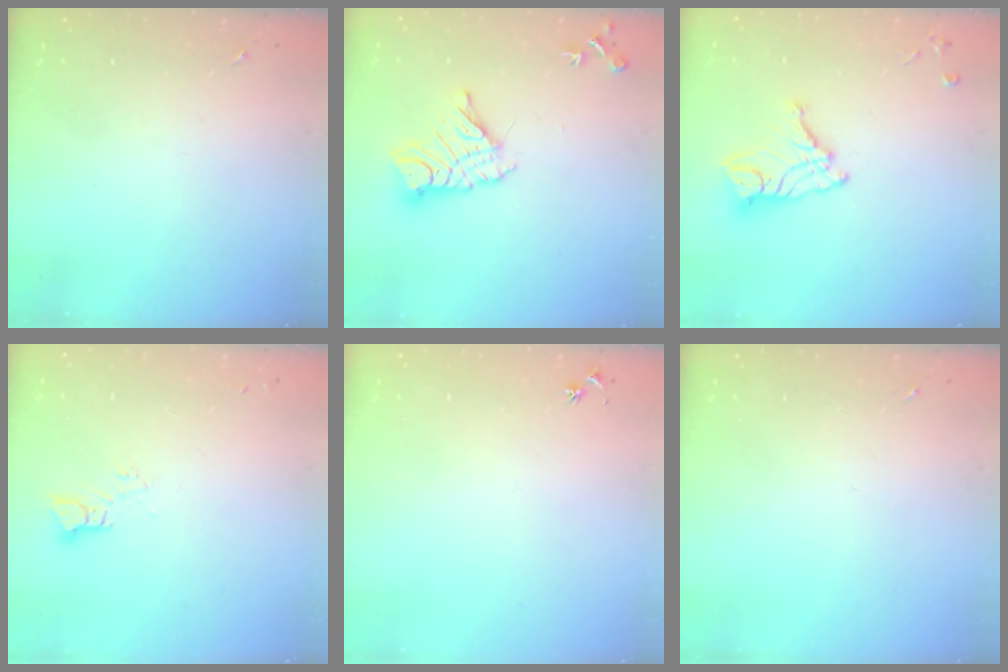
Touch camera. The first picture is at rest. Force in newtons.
{"total": 13.7, "press": 13.7, "slide": 1.3}
{"total": 12.7, "press": 12.6, "slide": 1.1}
{"total": 3.4, "press": 3.4, "slide": 0.1}
{"total": 3.0, "press": 2.9, "slide": 0.4}
{"total": 0.0}